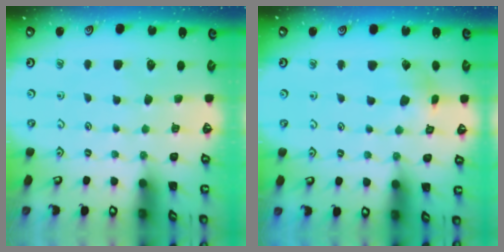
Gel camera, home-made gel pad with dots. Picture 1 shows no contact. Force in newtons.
{"total": 4.0, "press": 3.9, "slide": 0.5}